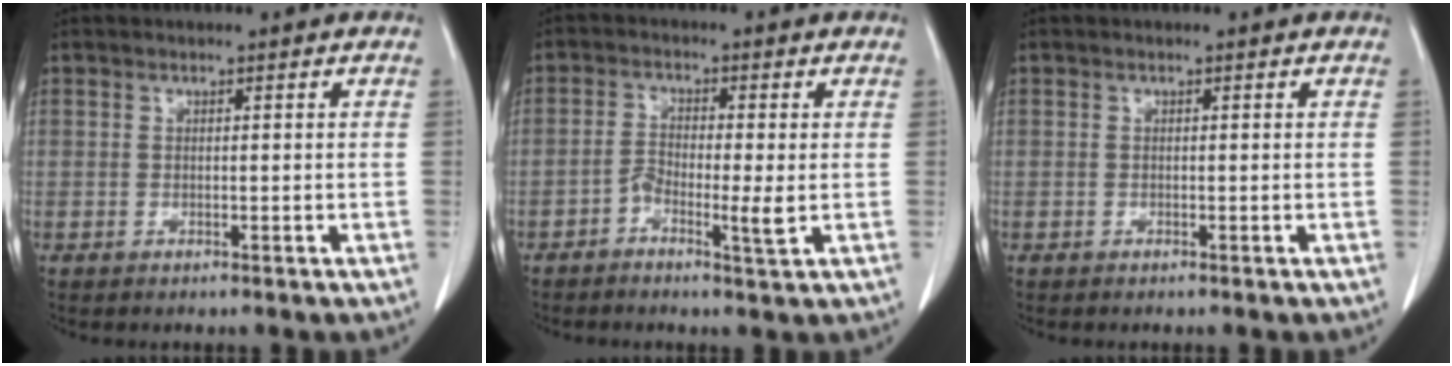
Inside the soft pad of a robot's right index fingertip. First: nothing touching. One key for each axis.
{"total": 4.1, "fx": -1.4, "fy": 0.7, "fz": 3.8, "tx": -0.069, "ty": 0.001, "tz": -0.025}
{"total": 0.0}